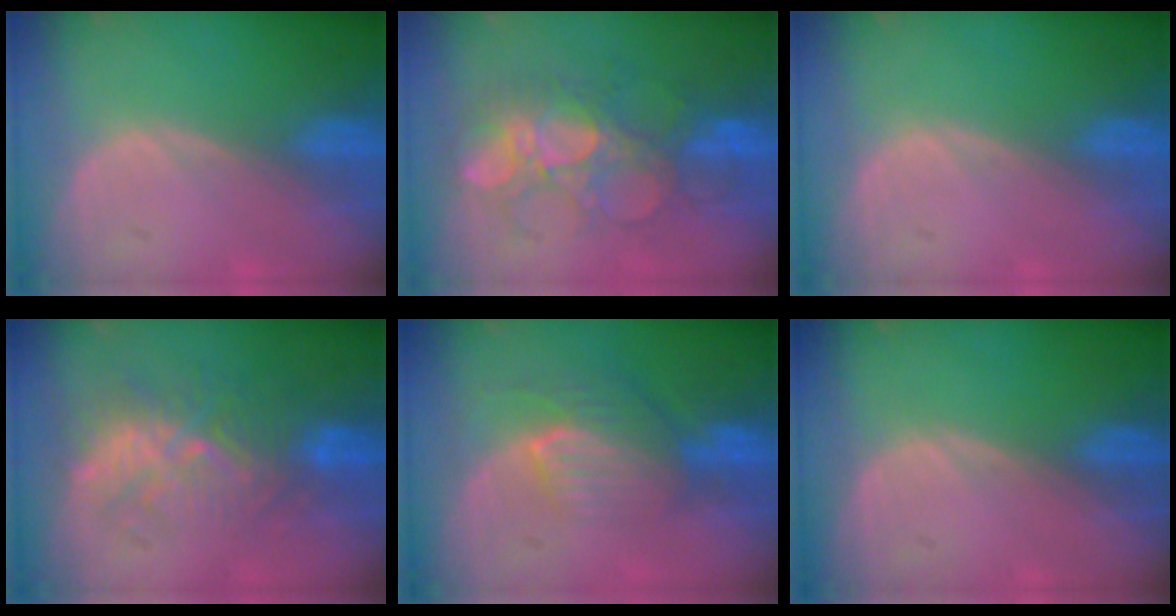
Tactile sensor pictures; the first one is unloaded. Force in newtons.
{"total": 9.0, "press": 8.8, "slide": 2.0}
{"total": 0.0}
{"total": 9.1, "press": 8.7, "slide": 2.7}
{"total": 8.1, "press": 7.2, "slide": 3.6}
{"total": 0.0}